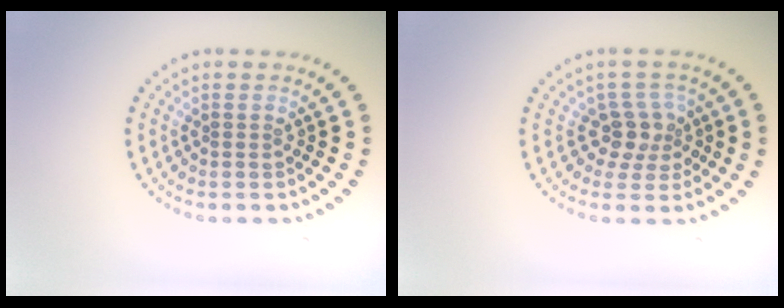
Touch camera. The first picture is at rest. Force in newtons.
{"total": 2.7, "press": 2.3, "slide": 1.4}